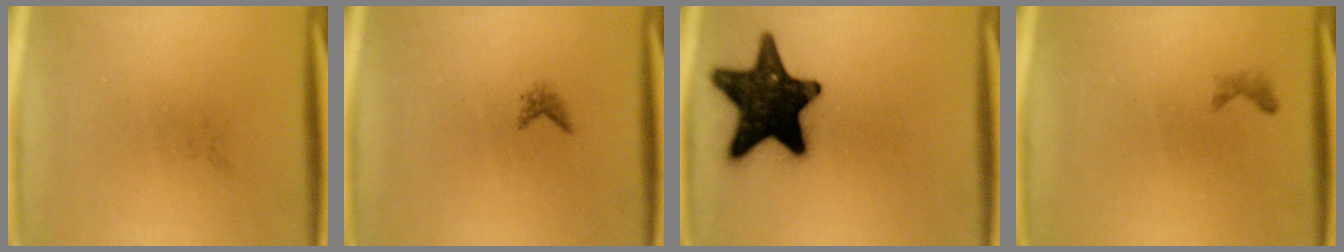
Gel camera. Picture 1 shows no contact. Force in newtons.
{"total": 0.9}
{"total": 19.0}
{"total": 0.6}